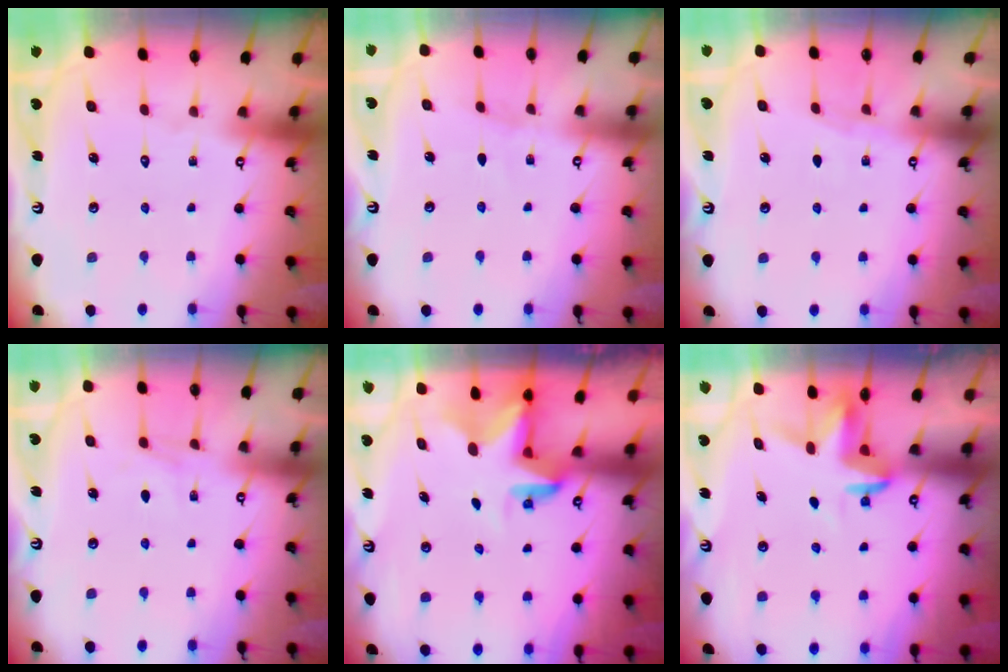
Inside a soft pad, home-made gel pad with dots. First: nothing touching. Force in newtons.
{"total": 2.7, "press": 2.7, "slide": 0.3}
{"total": 3.7, "press": 3.7, "slide": 0.5}
{"total": 4.4, "press": 4.4, "slide": 0.5}
{"total": 3.5, "press": 3.5, "slide": 0.2}
{"total": 3.6, "press": 3.6, "slide": 0.2}